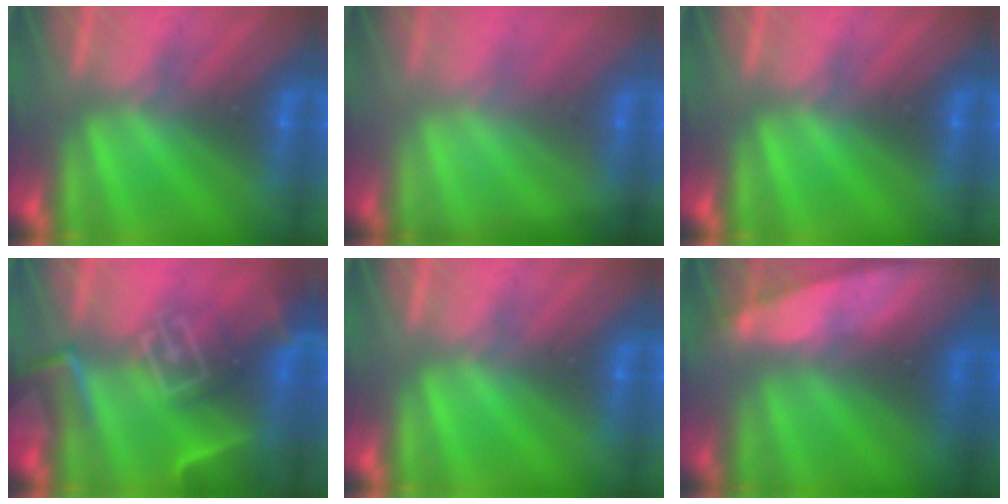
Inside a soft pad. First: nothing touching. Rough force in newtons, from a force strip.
{"total": 1.4}
{"total": 0.0}
{"total": 7.3}
{"total": 0.0}
{"total": 8.7}